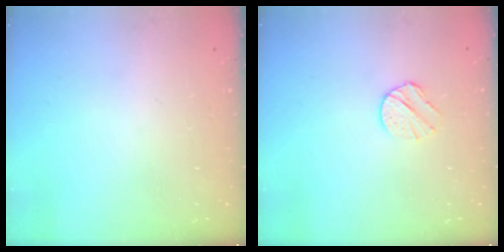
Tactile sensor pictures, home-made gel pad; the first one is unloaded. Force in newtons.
{"total": 7.5, "press": 7.4, "slide": 1.2}